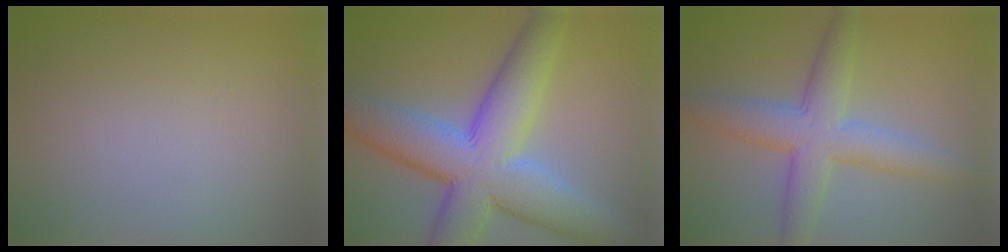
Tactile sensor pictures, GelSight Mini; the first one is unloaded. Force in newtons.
{"total": 11.5, "press": 11.5, "slide": 0.5}
{"total": 5.9, "press": 5.9, "slide": 0.3}